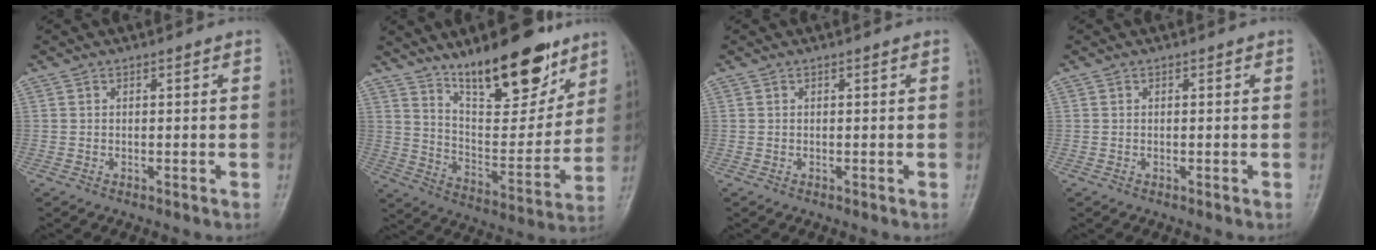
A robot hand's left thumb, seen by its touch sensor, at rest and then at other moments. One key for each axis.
{"total": 19.8, "fx": 13.7, "fy": 7.0, "fz": 12.5, "tx": -0.142, "ty": -0.089, "tz": 0.231}
{"total": 0.0}
{"total": 0.0}